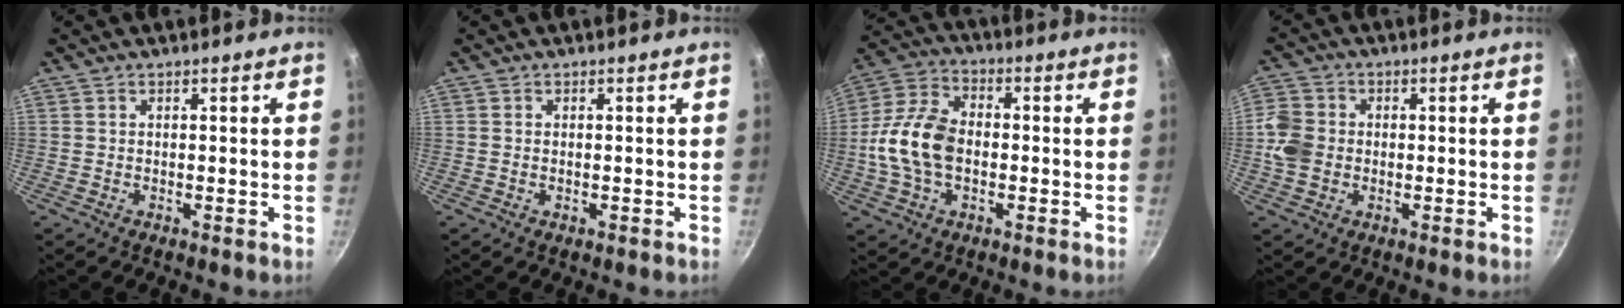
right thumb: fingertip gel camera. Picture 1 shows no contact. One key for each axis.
{"total": 0.6, "fx": -0.2, "fy": 0.3, "fz": 0.5, "tx": -0.007, "ty": 0.001, "tz": -0.003}
{"total": 13.2, "fx": -1.4, "fy": 8.6, "fz": 9.8, "tx": -0.179, "ty": 0.029, "tz": -0.040}
{"total": 6.7, "fx": -0.7, "fy": 5.6, "fz": 3.6, "tx": -0.061, "ty": 0.008, "tz": -0.026}